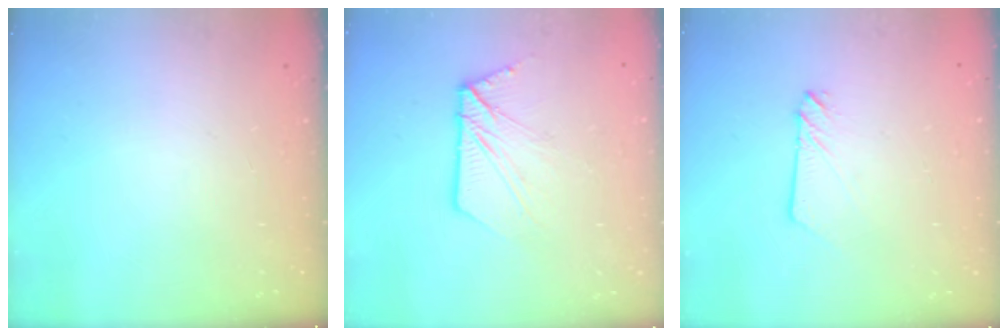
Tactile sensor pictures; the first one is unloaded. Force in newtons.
{"total": 11.5, "press": 11.5, "slide": 1.3}
{"total": 2.3, "press": 2.3, "slide": 0.2}